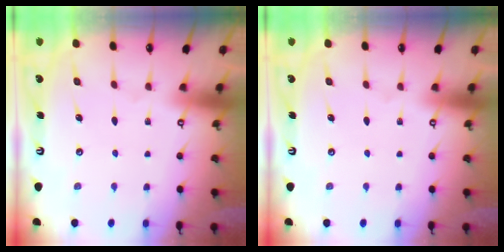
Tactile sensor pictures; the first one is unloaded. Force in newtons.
{"total": 0.0}